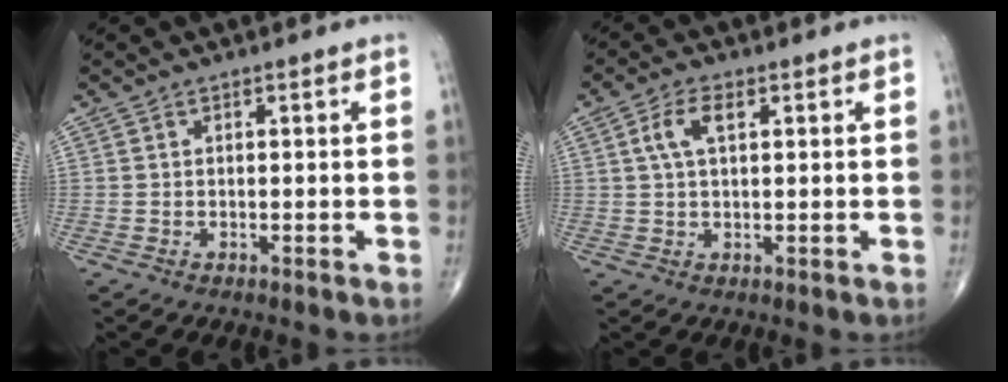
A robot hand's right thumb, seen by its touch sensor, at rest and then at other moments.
{"total": 4.7, "force": [1.5, 2.2, 3.9], "torque": [-0.084, 0.010, 0.030]}